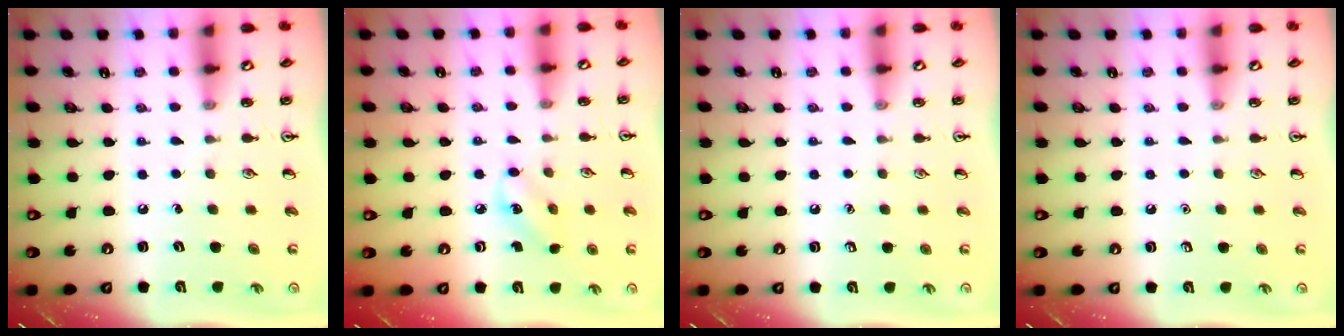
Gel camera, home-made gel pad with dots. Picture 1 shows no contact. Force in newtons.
{"total": 3.5, "press": 3.4, "slide": 1.1}
{"total": 0.0}
{"total": 0.0}